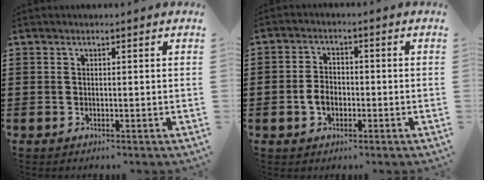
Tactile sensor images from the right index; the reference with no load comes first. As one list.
[{"total": 3.4, "force": [-1.0, 2.4, 2.2], "torque": [-0.051, 0.001, -0.022]}]